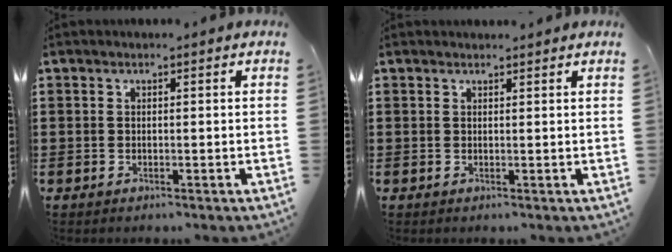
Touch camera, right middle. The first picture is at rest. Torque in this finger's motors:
{"motor_torque": [-0.01, 0.00, 0.00, 0.00]}